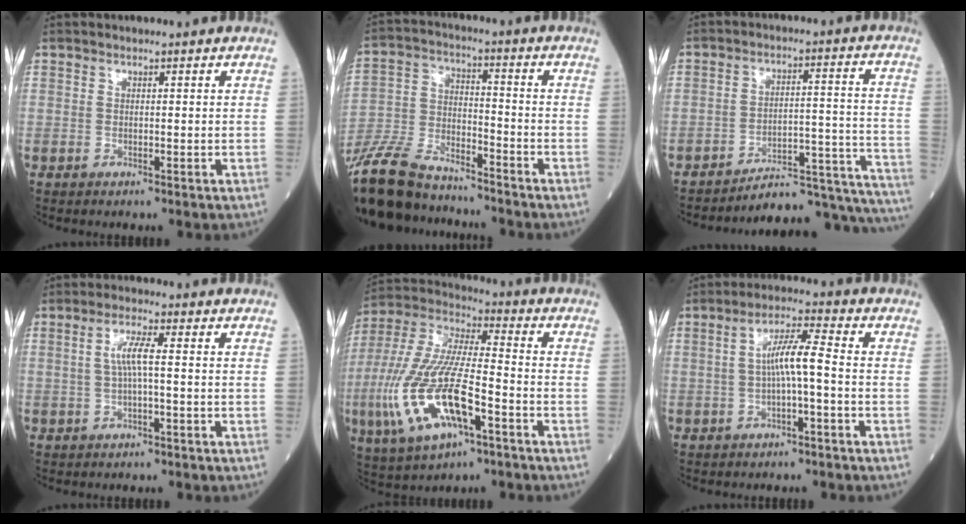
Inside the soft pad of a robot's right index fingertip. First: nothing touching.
{"total": 17.0, "force": [-15.0, 4.1, 6.8], "torque": [-0.151, -0.011, -0.274]}
{"total": 18.2, "force": [-17.9, 1.1, 3.4], "torque": [0.014, 0.050, -0.238]}
{"total": 3.8, "force": [0.2, 0.3, 3.8], "torque": [-0.077, 0.009, 0.006]}
{"total": 18.4, "force": [-6.2, 5.2, 16.5], "torque": [-0.368, -0.012, -0.110]}
{"total": 5.7, "force": [-0.6, 0.3, 5.7], "torque": [-0.101, 0.016, -0.010]}